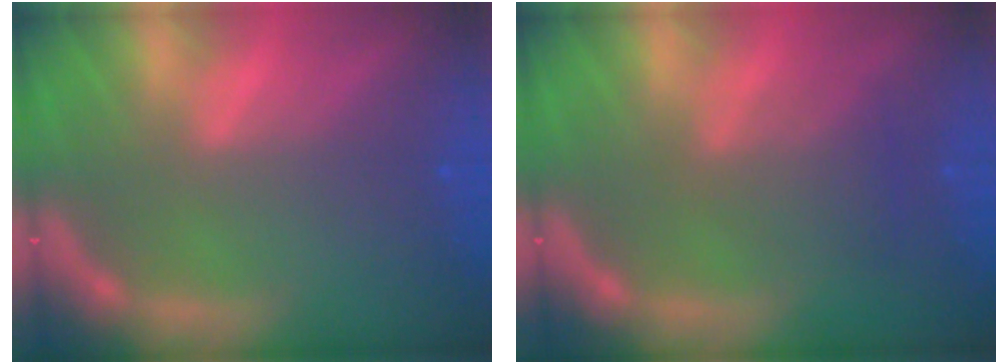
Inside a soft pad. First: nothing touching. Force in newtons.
{"total": 3.0}